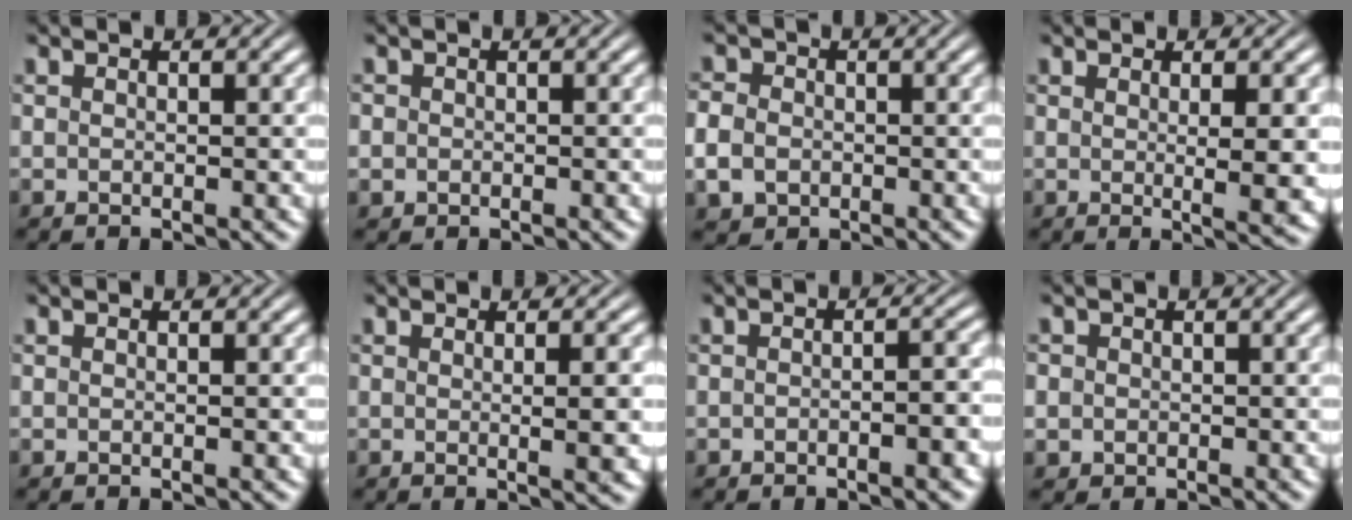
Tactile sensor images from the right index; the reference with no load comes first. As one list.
[{"total": 1.5, "force": [-0.3, 1.5, 0.3], "torque": [-0.017, -0.009, -0.004]}, {"total": 3.6, "force": [-0.8, 3.2, 1.4], "torque": [-0.042, -0.012, -0.012]}, {"total": 3.4, "force": [0.2, -0.3, 3.4], "torque": [-0.047, -0.007, 0.005]}, {"total": 0.0}, {"total": 2.3, "force": [0.1, -0.4, 2.3], "torque": [-0.033, -0.005, 0.002]}, {"total": 1.6, "force": [-1.0, 0.2, 1.2], "torque": [-0.011, 0.007, -0.023]}, {"total": 2.4, "force": [-0.4, 2.3, 0.6], "torque": [-0.027, -0.012, -0.005]}]